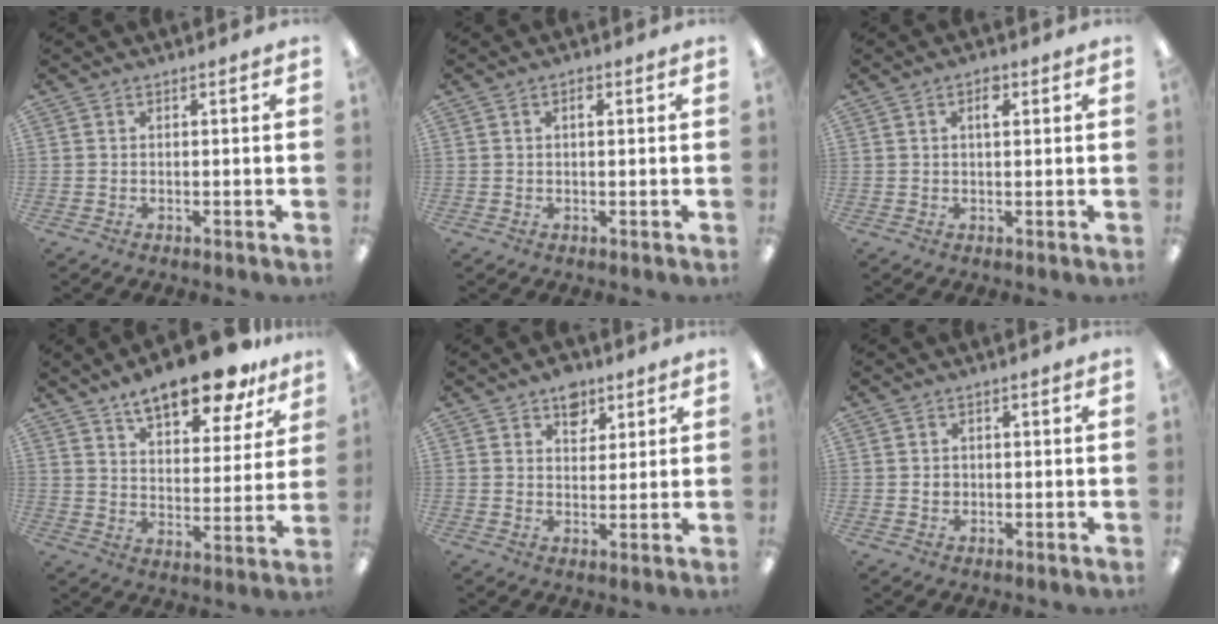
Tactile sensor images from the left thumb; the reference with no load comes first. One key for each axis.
{"total": 1.5, "fx": 0.6, "fy": 0.7, "fz": 1.2, "tx": -0.017, "ty": 0.003, "tz": 0.007}
{"total": 2.9, "fx": 1.2, "fy": 1.3, "fz": 2.3, "tx": -0.034, "ty": 0.001, "tz": 0.016}
{"total": 15.7, "fx": 12.4, "fy": 5.2, "fz": 8.1, "tx": -0.123, "ty": -0.072, "tz": 0.211}
{"total": 6.5, "fx": 4.2, "fy": 4.2, "fz": 2.6, "tx": -0.015, "ty": -0.014, "tz": 0.070}
{"total": 1.5, "fx": 0.1, "fy": 1.3, "fz": 0.7, "tx": -0.015, "ty": 0.006, "tz": -0.001}